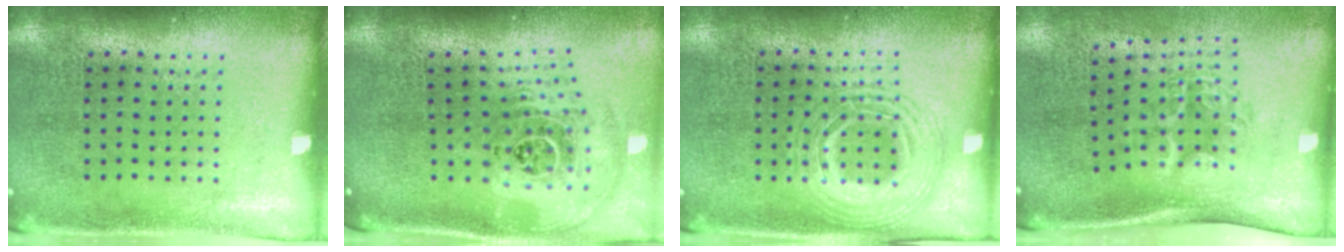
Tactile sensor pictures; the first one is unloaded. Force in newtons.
{"total": 2.8, "press": 1.9, "slide": 2.0}
{"total": 2.5, "press": 2.4, "slide": 0.2}
{"total": 1.9, "press": 1.3, "slide": 1.4}